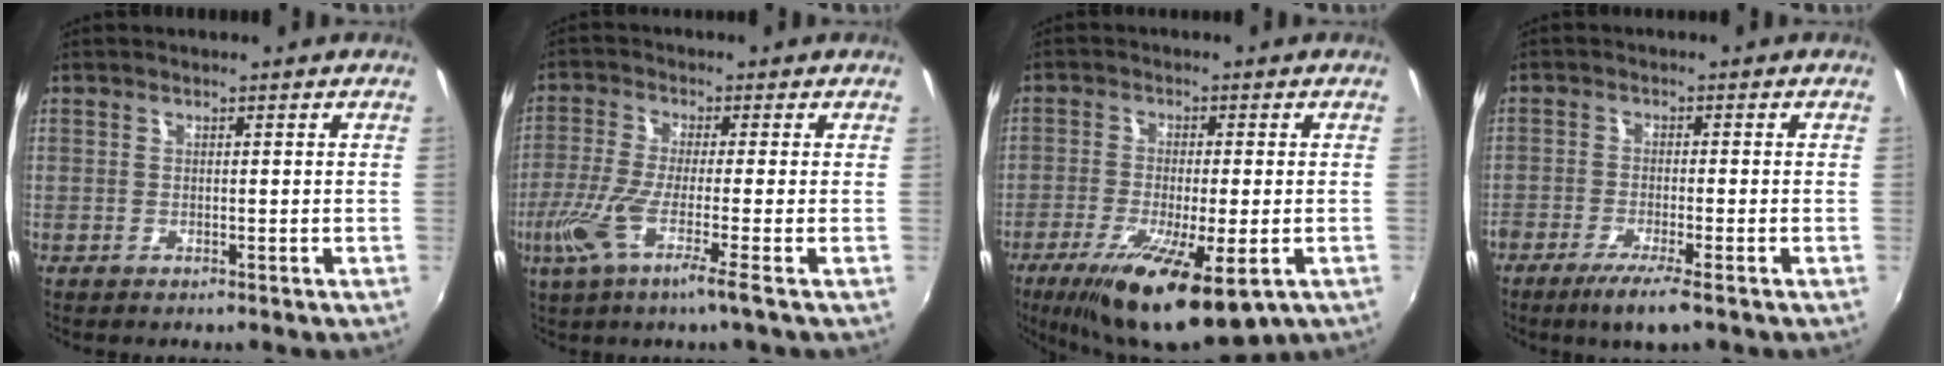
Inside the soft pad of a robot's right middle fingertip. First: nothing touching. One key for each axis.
{"total": 8.3, "fx": -3.7, "fy": -0.6, "fz": 7.4, "tx": -0.168, "ty": -0.021, "tz": -0.072}
{"total": 15.2, "fx": -8.4, "fy": 4.0, "fz": 12.1, "tx": -0.233, "ty": -0.049, "tz": -0.136}
{"total": 5.5, "fx": -3.8, "fy": 0.3, "fz": 3.9, "tx": -0.091, "ty": -0.013, "tz": -0.070}